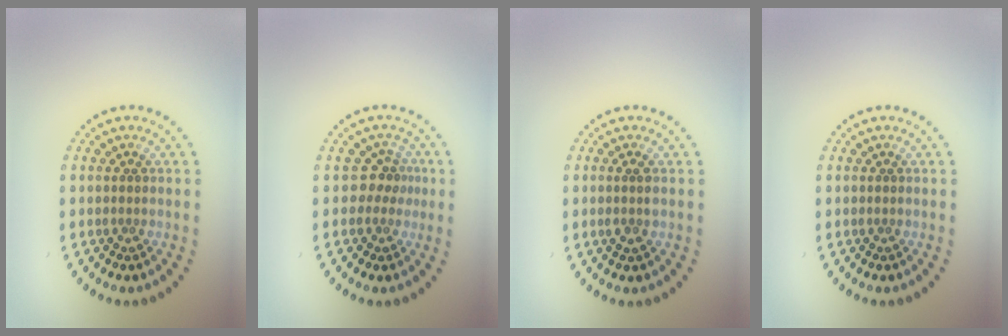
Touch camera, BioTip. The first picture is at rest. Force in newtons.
{"total": 2.1, "press": 1.6, "slide": 1.5}
{"total": 1.3, "press": 1.1, "slide": 0.7}
{"total": 0.0}